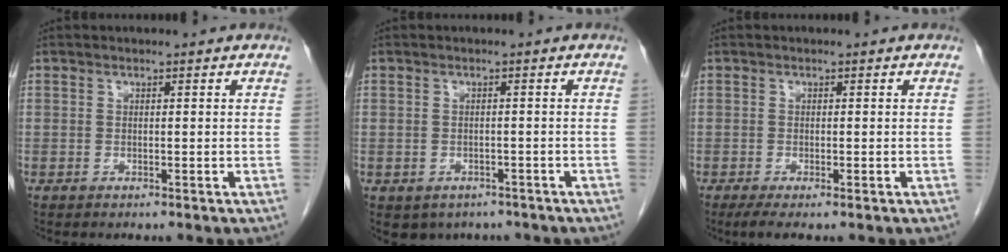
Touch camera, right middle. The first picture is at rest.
{"total": 5.2, "force": [-3.7, 3.4, 1.2], "torque": [-0.008, 0.008, -0.044]}
{"total": 2.7, "force": [-1.6, 0.6, 2.1], "torque": [-0.039, -0.008, -0.027]}